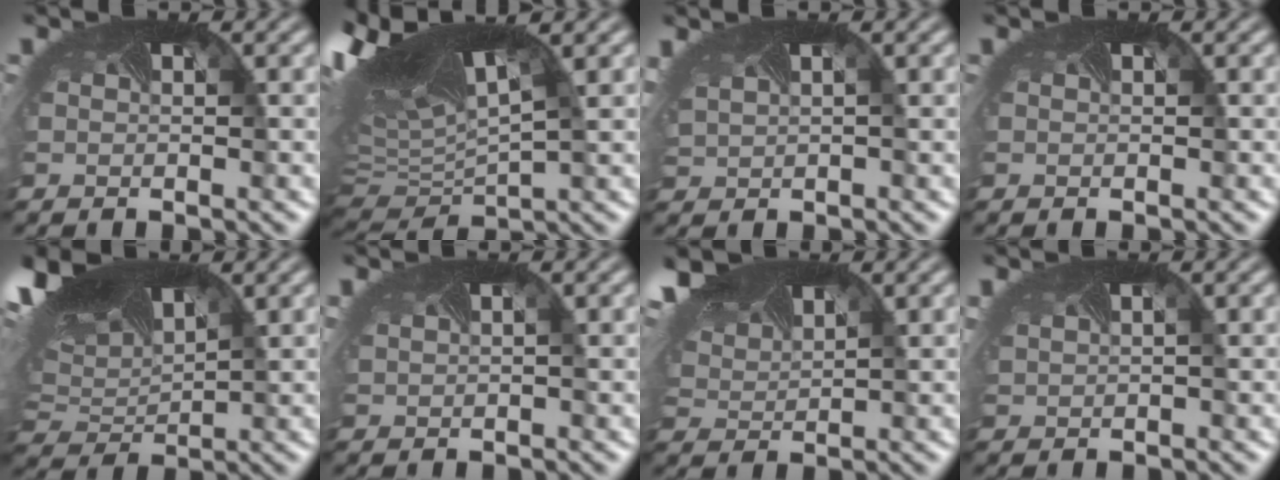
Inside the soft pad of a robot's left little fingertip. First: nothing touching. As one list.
[{"total": 13.0, "force": [4.2, 6.3, 10.5], "torque": [-0.229, 0.019, 0.084]}, {"total": 4.4, "force": [1.4, 2.7, 3.2], "torque": [-0.097, 0.014, 0.037]}, {"total": 0.0}, {"total": 11.5, "force": [5.5, 5.7, 8.2], "torque": [-0.173, 0.027, 0.093]}, {"total": 2.2, "force": [0.9, 1.3, 1.6], "torque": [-0.042, 0.016, 0.016]}, {"total": 8.9, "force": [6.3, 3.8, 4.9], "torque": [-0.130, 0.037, 0.103]}, {"total": 2.7, "force": [1.0, 1.6, 2.0], "torque": [-0.057, 0.014, 0.024]}]